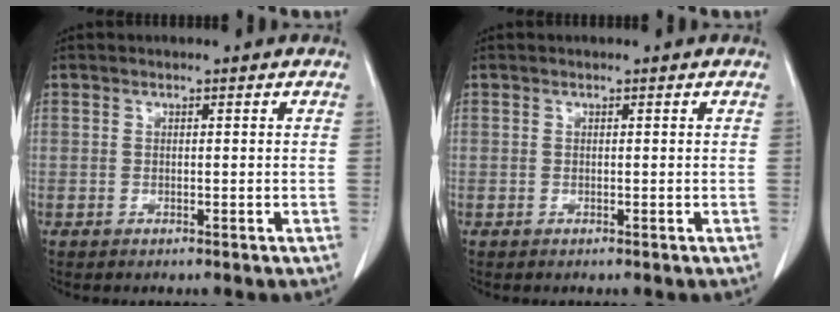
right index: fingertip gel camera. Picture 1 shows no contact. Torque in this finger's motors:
{"motor_torque": [0.00, 0.00, 0.00, 0.00]}